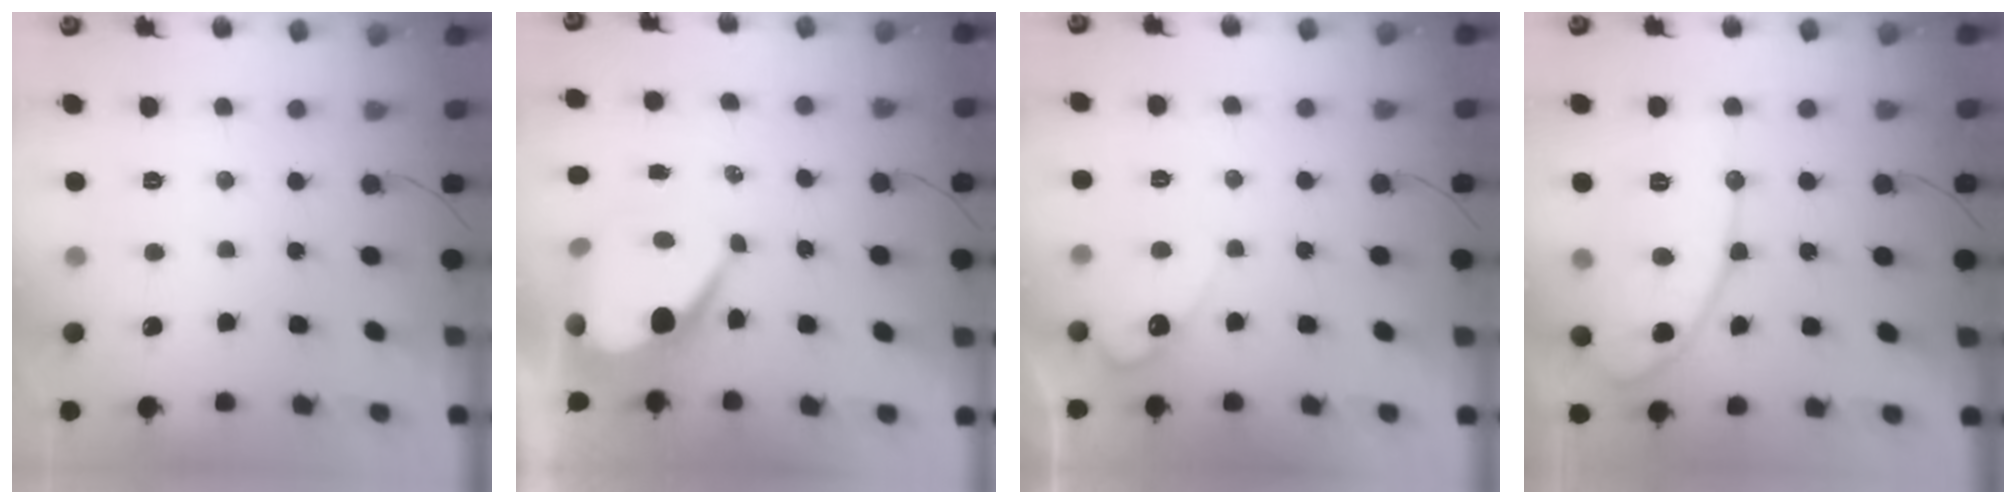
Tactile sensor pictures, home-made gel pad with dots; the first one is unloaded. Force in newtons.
{"total": 11.2, "press": 11.1, "slide": 1.0}
{"total": 4.0, "press": 4.0, "slide": 0.3}
{"total": 12.2, "press": 12.1, "slide": 0.6}